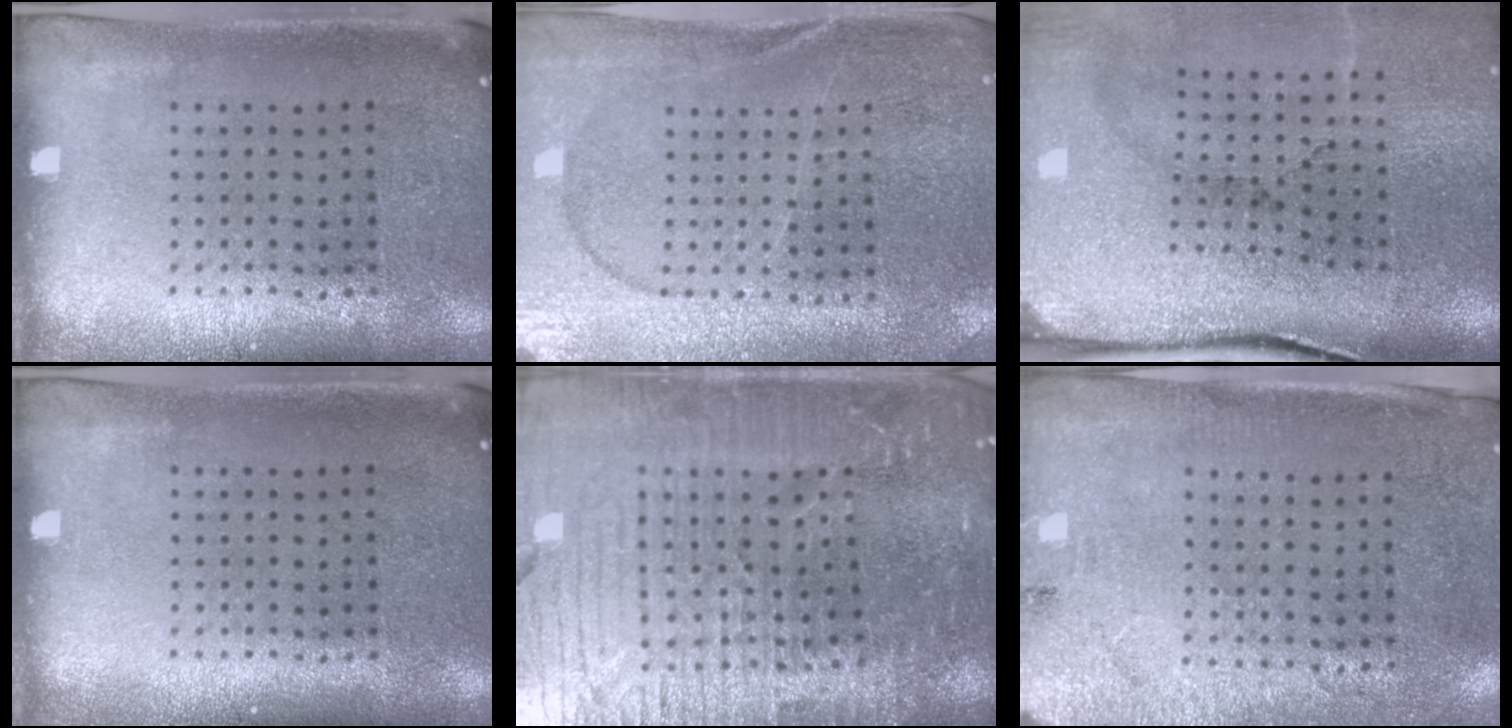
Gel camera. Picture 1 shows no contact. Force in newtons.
{"total": 1.3, "press": 1.2, "slide": 0.3}
{"total": 4.8, "press": 3.9, "slide": 2.9}
{"total": 0.0}
{"total": 5.9, "press": 5.3, "slide": 2.6}
{"total": 2.7, "press": 2.3, "slide": 1.5}